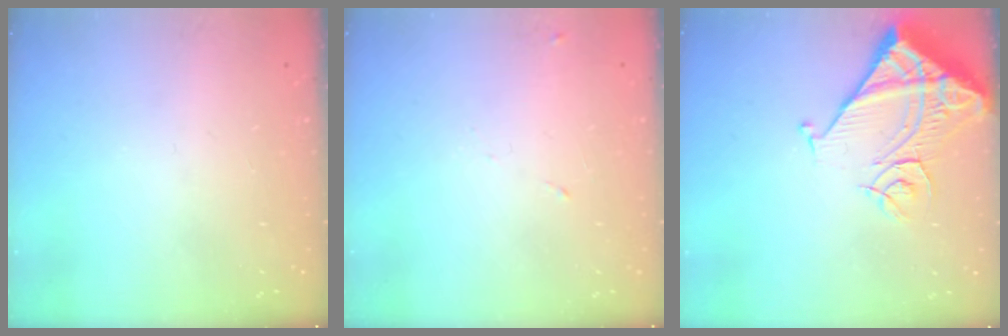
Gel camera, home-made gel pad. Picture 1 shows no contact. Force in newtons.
{"total": 4.3, "press": 4.3, "slide": 0.7}
{"total": 13.6, "press": 13.6, "slide": 1.6}